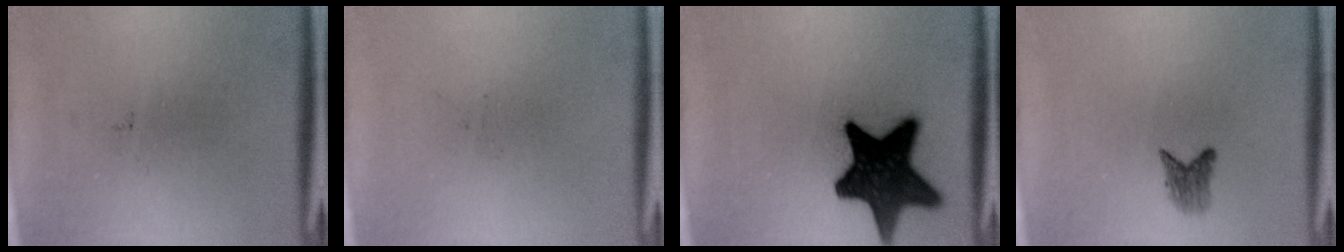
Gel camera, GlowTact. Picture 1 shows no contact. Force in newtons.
{"total": 0.0}
{"total": 16.6}
{"total": 1.8}